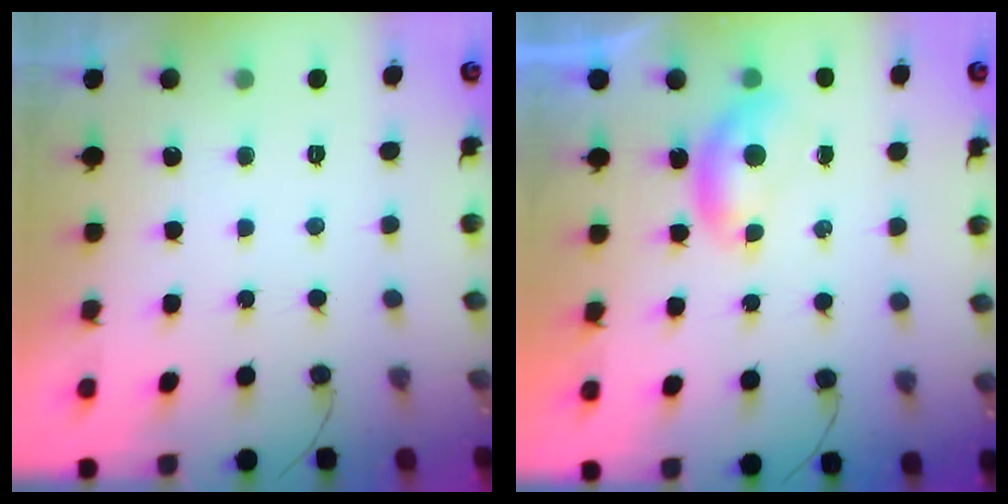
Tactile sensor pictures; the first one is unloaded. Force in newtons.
{"total": 5.2, "press": 5.2, "slide": 0.7}